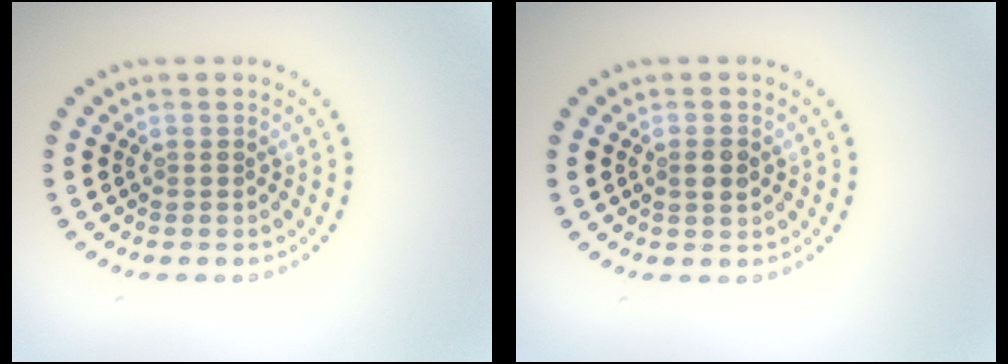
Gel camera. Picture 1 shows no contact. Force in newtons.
{"total": 1.6, "press": 1.6, "slide": 0.3}